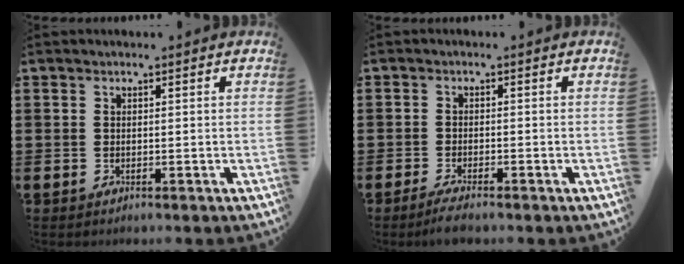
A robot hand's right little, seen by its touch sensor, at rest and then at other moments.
{"total": 1.9, "force": [-1.5, 0.2, 1.1], "torque": [-0.020, 0.004, -0.029]}